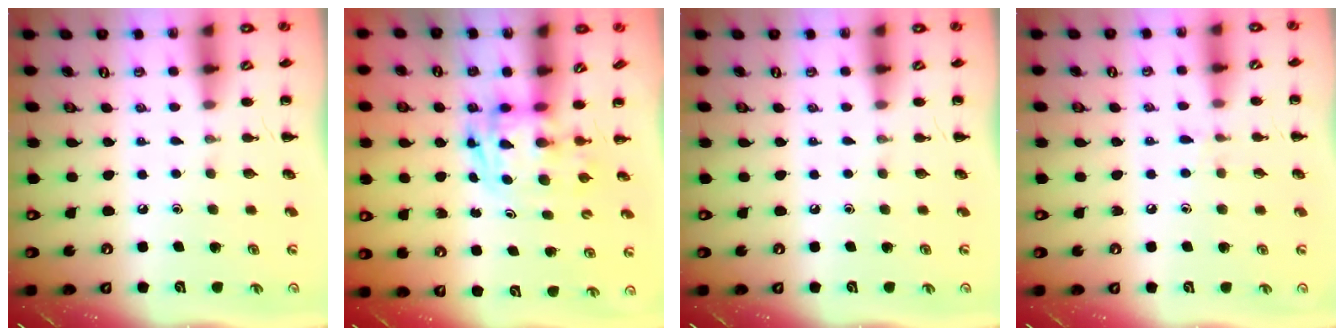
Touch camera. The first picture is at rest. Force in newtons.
{"total": 2.7, "press": 2.6, "slide": 0.5}
{"total": 0.0}
{"total": 4.7, "press": 4.3, "slide": 1.8}